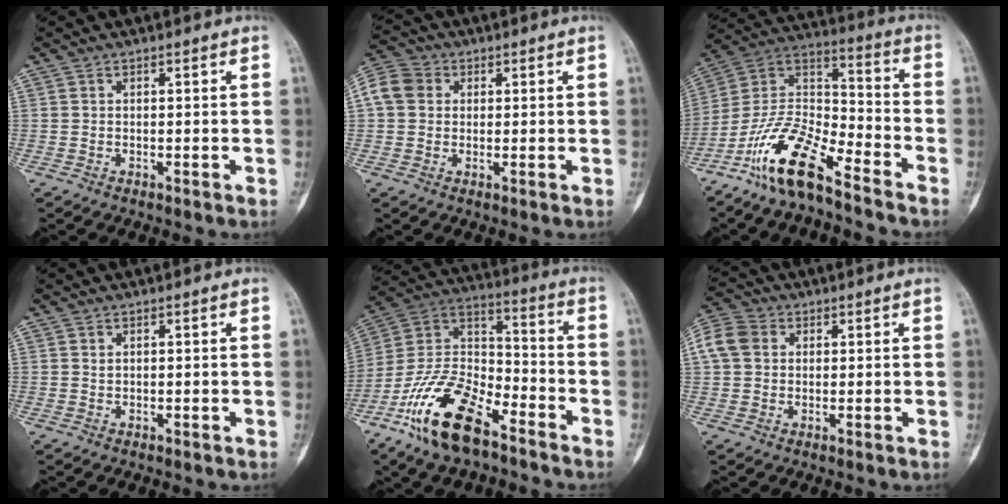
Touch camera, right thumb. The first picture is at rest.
{"total": 7.5, "force": [1.5, 6.3, 3.7], "torque": [-0.064, 0.017, 0.020]}
{"total": 15.6, "force": [-11.2, 4.5, 9.9], "torque": [-0.182, 0.079, -0.216]}
{"total": 0.7, "force": [0.2, 0.5, -0.4], "torque": [0.010, 0.000, 0.004]}
{"total": 19.1, "force": [-11.8, 8.4, 12.4], "torque": [-0.226, 0.071, -0.223]}
{"total": 8.2, "force": [1.9, 6.6, 4.5], "torque": [-0.093, 0.019, 0.033]}